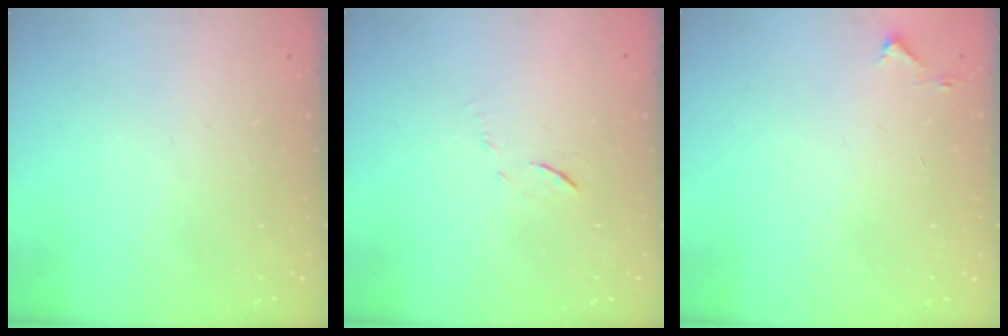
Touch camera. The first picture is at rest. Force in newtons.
{"total": 5.3, "press": 5.2, "slide": 0.4}
{"total": 3.1, "press": 3.0, "slide": 0.3}